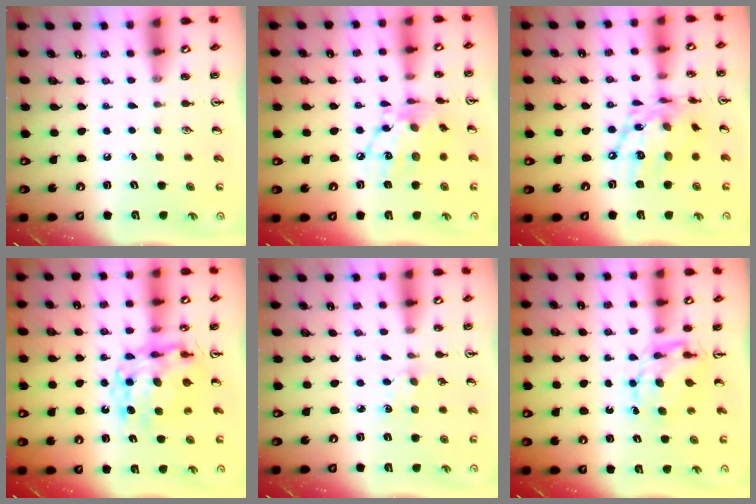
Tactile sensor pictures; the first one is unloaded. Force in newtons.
{"total": 13.4, "press": 13.3, "slide": 1.3}
{"total": 15.0, "press": 14.9, "slide": 1.1}
{"total": 11.6, "press": 11.6, "slide": 1.1}
{"total": 4.0, "press": 3.9, "slide": 0.5}
{"total": 6.0, "press": 6.0, "slide": 0.5}